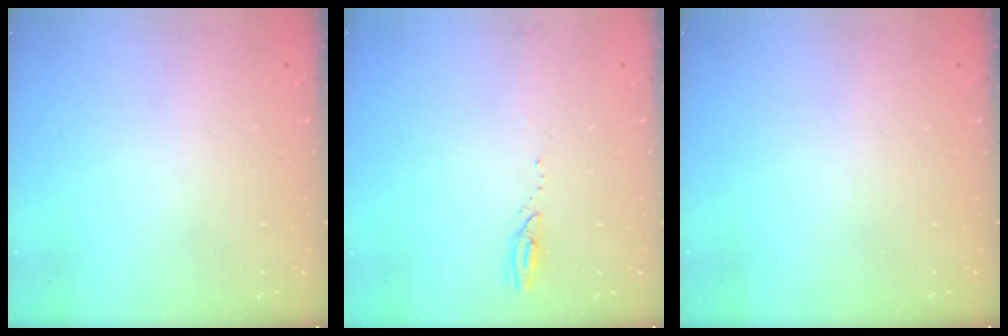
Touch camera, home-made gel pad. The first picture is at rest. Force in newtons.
{"total": 2.3, "press": 2.3, "slide": 0.3}
{"total": 0.0}